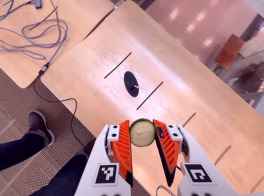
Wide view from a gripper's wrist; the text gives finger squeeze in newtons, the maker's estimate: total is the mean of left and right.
{"total": 8.7, "left": 8.6, "right": 8.7}